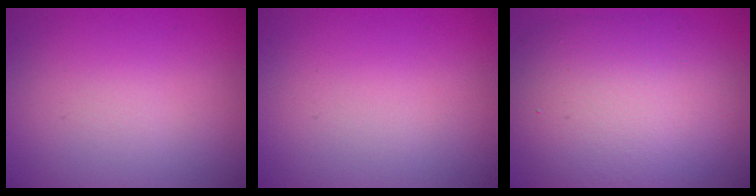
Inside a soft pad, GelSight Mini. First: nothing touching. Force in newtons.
{"total": 0.0}
{"total": 10.7, "press": 10.6, "slide": 0.6}